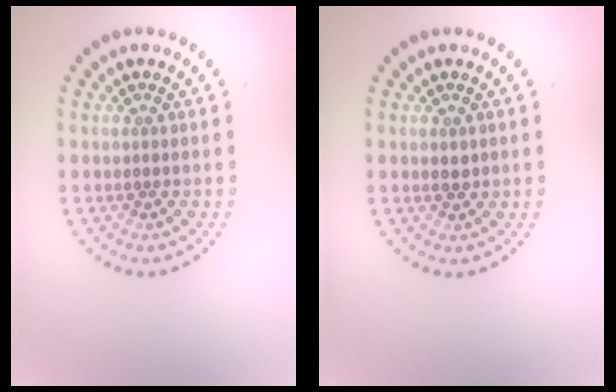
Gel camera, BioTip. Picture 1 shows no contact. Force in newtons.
{"total": 0.7, "press": 0.7, "slide": 0.0}